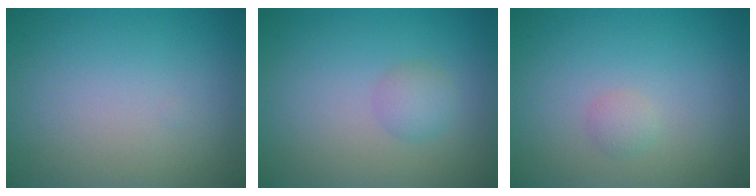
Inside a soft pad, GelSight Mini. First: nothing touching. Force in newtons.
{"total": 1.6, "press": 1.6, "slide": 0.1}
{"total": 0.9, "press": 0.9, "slide": 0.0}